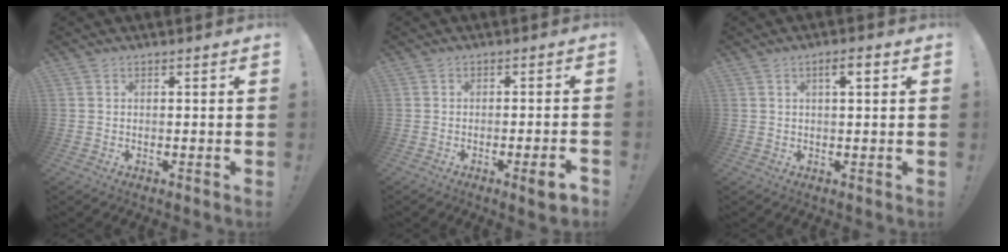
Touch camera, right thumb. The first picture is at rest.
{"total": 5.6, "force": [-2.1, 0.6, 5.2], "torque": [-0.072, 0.003, -0.031]}
{"total": 3.5, "force": [1.2, 0.9, 3.1], "torque": [-0.042, -0.003, 0.012]}